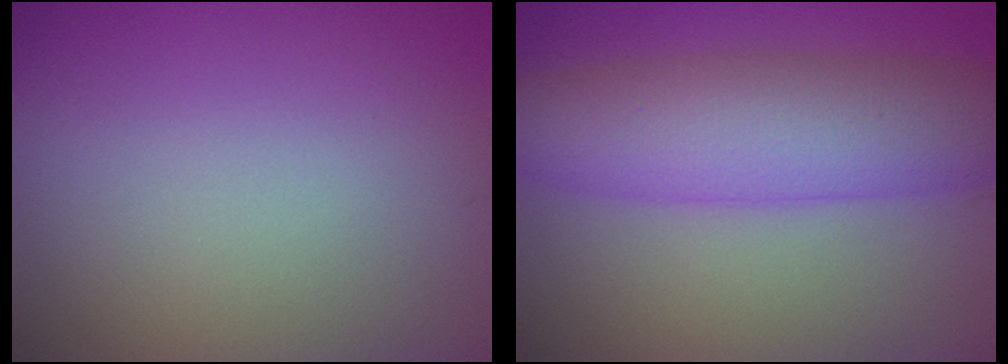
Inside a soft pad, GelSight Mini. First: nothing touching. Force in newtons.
{"total": 7.9, "press": 7.9, "slide": 0.1}